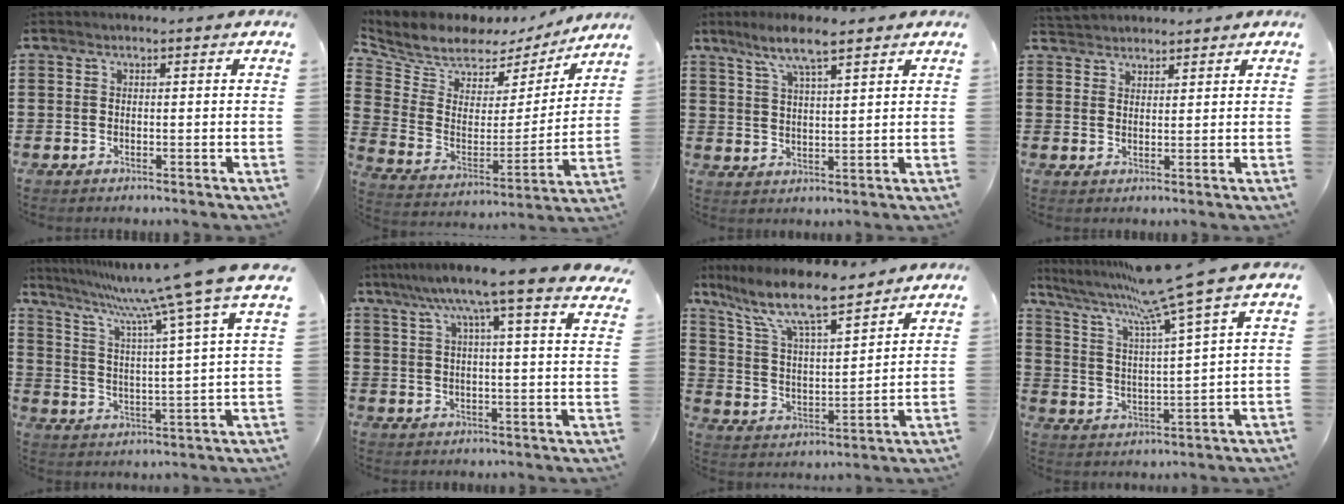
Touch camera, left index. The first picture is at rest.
{"total": 7.0, "force": [6.0, 3.5, 0.9], "torque": [-0.062, -0.043, 0.105]}
{"total": 6.4, "force": [4.8, 0.8, 4.1], "torque": [-0.093, -0.001, 0.084]}
{"total": 2.4, "force": [2.3, 0.6, -0.5], "torque": [0.001, -0.002, 0.044]}
{"total": 11.2, "force": [9.4, -1.5, 5.8], "torque": [-0.142, -0.067, 0.146]}
{"total": 9.0, "force": [6.8, -0.1, 6.0], "torque": [-0.129, -0.025, 0.110]}
{"total": 9.9, "force": [7.9, 1.7, 5.6], "torque": [-0.139, -0.038, 0.135]}
{"total": 10.7, "force": [8.3, -1.0, 6.6], "torque": [-0.150, -0.048, 0.130]}